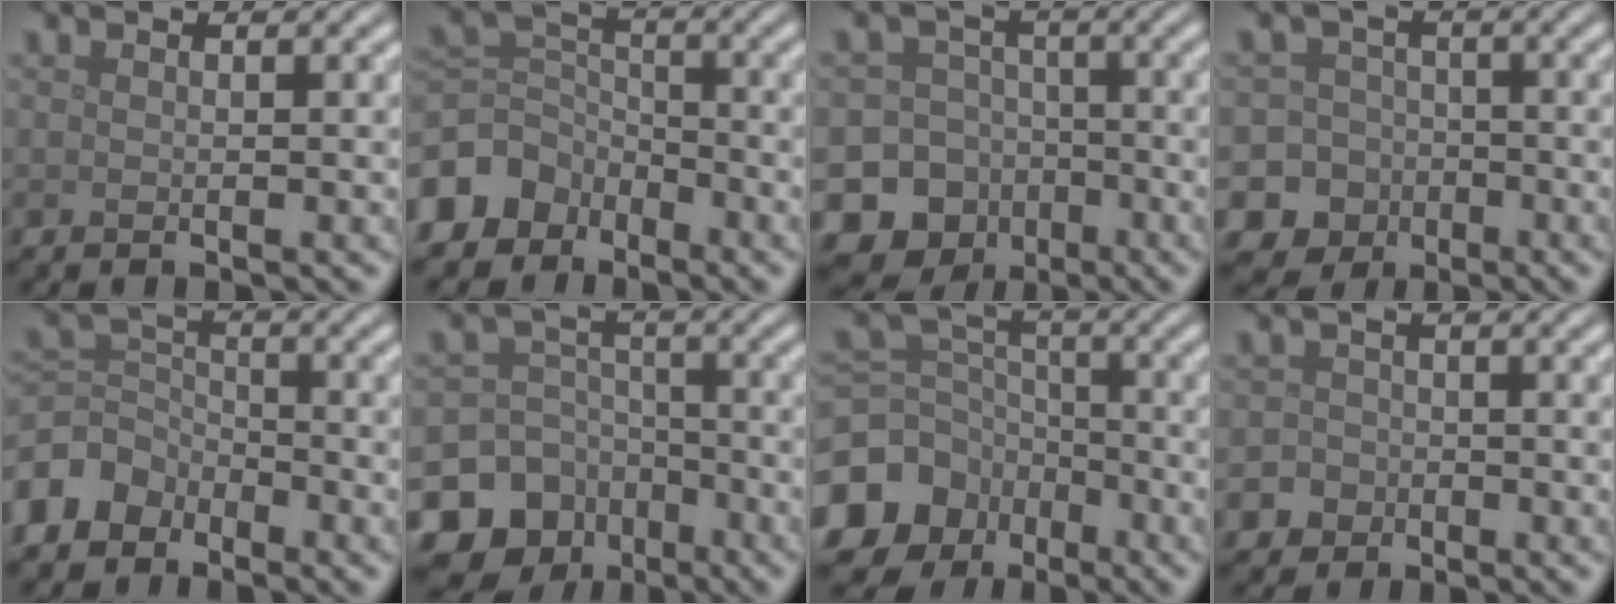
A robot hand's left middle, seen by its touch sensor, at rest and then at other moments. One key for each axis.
{"total": 6.0, "fx": -4.0, "fy": 4.2, "fz": 1.6, "tx": -0.033, "ty": 0.000, "tz": -0.096}
{"total": 15.7, "fx": -8.1, "fy": 13.4, "fz": 2.2, "tx": -0.054, "ty": -0.058, "tz": -0.139}
{"total": 11.9, "fx": -6.0, "fy": 10.2, "fz": 1.2, "tx": -0.028, "ty": -0.038, "tz": -0.115}
{"total": 4.6, "fx": -3.0, "fy": 3.2, "fz": 1.1, "tx": -0.020, "ty": 0.005, "tz": -0.077}
{"total": 14.3, "fx": -7.9, "fy": 11.6, "fz": 2.7, "tx": -0.073, "ty": -0.049, "tz": -0.138}
{"total": 13.9, "fx": -7.4, "fy": 11.2, "fz": 3.6, "tx": -0.111, "ty": -0.057, "tz": -0.135}
{"total": 3.2, "fx": -1.8, "fy": 2.6, "fz": 0.3, "tx": 0.019, "ty": -0.003, "tz": -0.038}